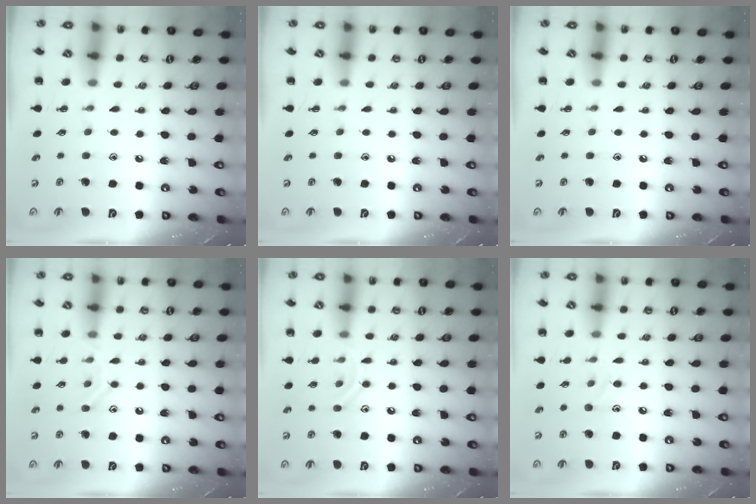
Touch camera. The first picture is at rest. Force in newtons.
{"total": 0.0}
{"total": 0.0}
{"total": 9.8, "press": 9.8, "slide": 1.3}
{"total": 8.5, "press": 8.3, "slide": 1.6}
{"total": 7.0, "press": 6.7, "slide": 1.9}